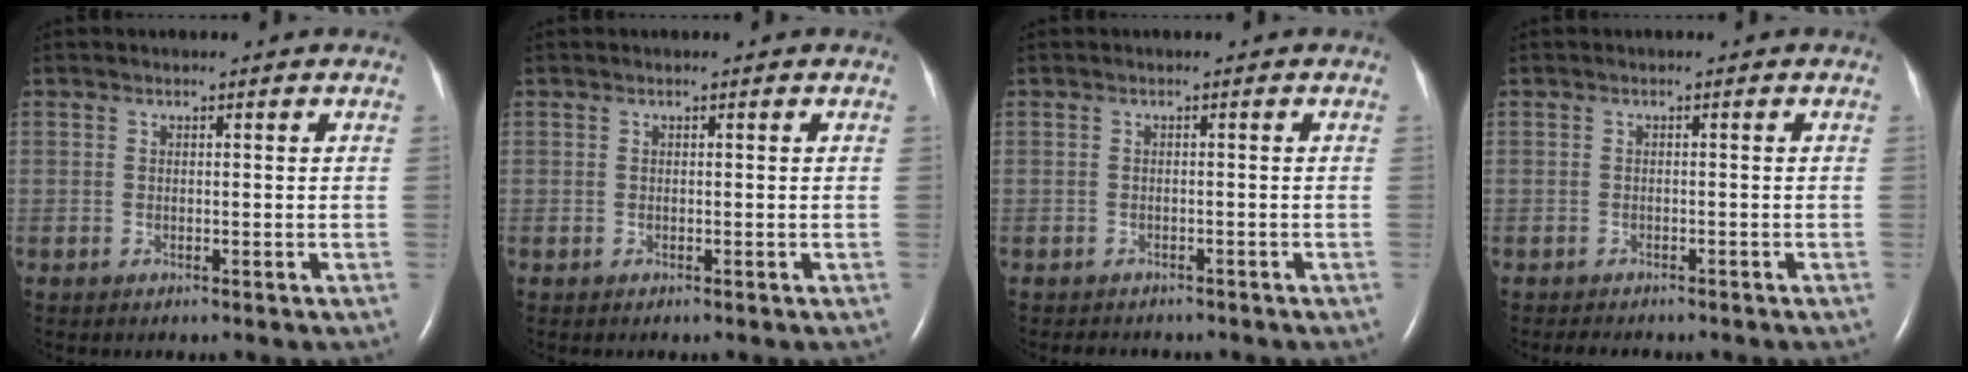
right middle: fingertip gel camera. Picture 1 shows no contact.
{"total": 0.0}
{"total": 3.1, "force": [-2.7, 1.3, 0.9], "torque": [-0.016, -0.005, -0.030]}
{"total": 2.9, "force": [-2.5, 0.9, 1.2], "torque": [-0.022, -0.008, -0.028]}